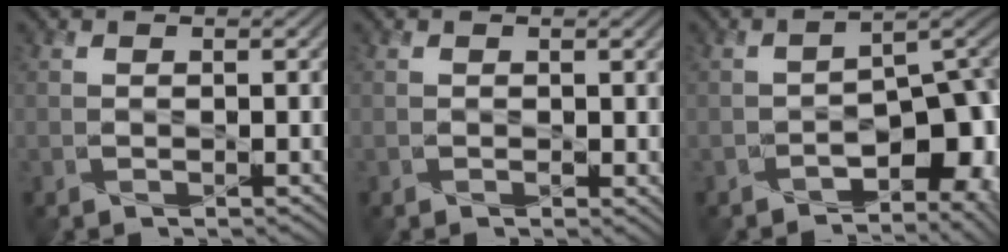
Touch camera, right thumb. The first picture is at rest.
{"total": 1.1, "force": [0.2, 0.8, 0.8], "torque": [-0.013, -0.004, 0.004]}
{"total": 8.2, "force": [-4.1, 4.2, 5.8], "torque": [-0.067, -0.007, -0.070]}